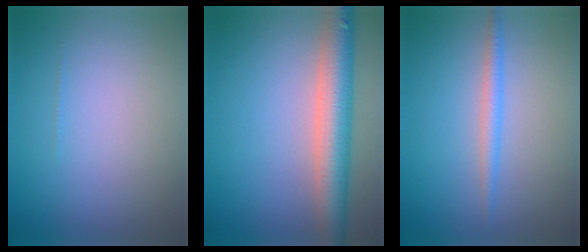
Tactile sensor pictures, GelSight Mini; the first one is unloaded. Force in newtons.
{"total": 6.1, "press": 6.1, "slide": 0.3}
{"total": 1.7, "press": 1.7, "slide": 0.1}